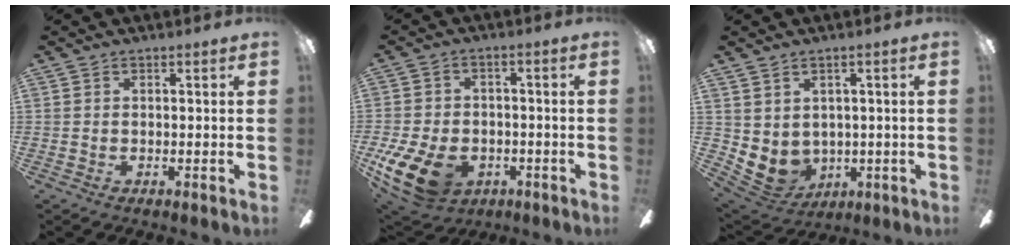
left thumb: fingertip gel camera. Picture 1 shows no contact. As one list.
[{"total": 14.5, "force": [-6.4, 9.0, 9.4], "torque": [-0.200, 0.037, -0.107]}, {"total": 5.2, "force": [0.7, 4.8, 1.9], "torque": [-0.067, -0.017, 0.013]}]